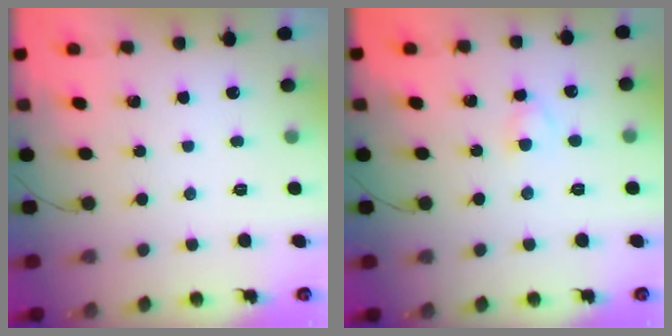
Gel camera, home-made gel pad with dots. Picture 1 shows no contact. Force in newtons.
{"total": 2.5, "press": 2.3, "slide": 1.0}